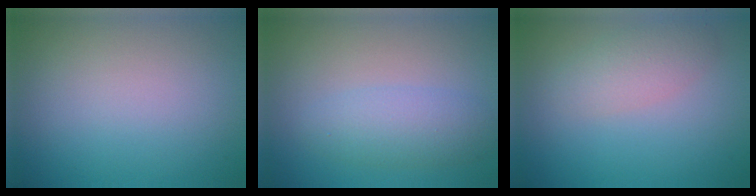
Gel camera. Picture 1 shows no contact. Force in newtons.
{"total": 3.1, "press": 3.1, "slide": 0.2}
{"total": 2.5, "press": 2.5, "slide": 0.1}